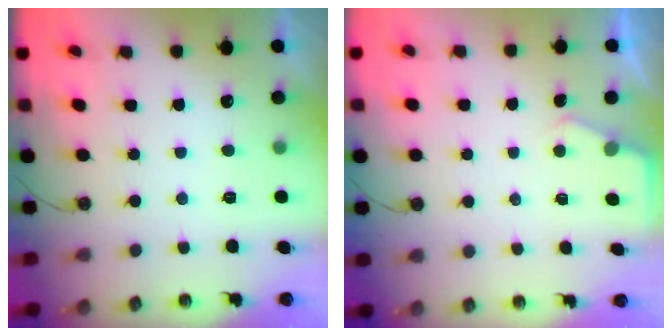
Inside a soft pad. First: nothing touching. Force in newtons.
{"total": 2.6, "press": 2.6, "slide": 0.4}